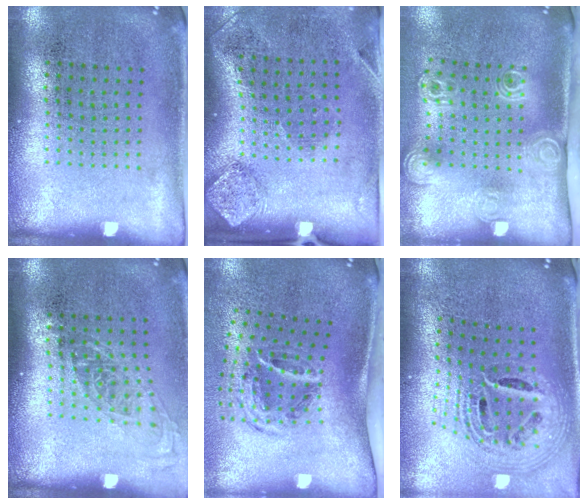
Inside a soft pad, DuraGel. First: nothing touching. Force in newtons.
{"total": 1.9, "press": 1.1, "slide": 1.6}
{"total": 2.2, "press": 1.6, "slide": 1.6}
{"total": 1.3, "press": 1.1, "slide": 0.8}
{"total": 2.0, "press": 1.2, "slide": 1.5}
{"total": 2.2, "press": 1.6, "slide": 1.5}